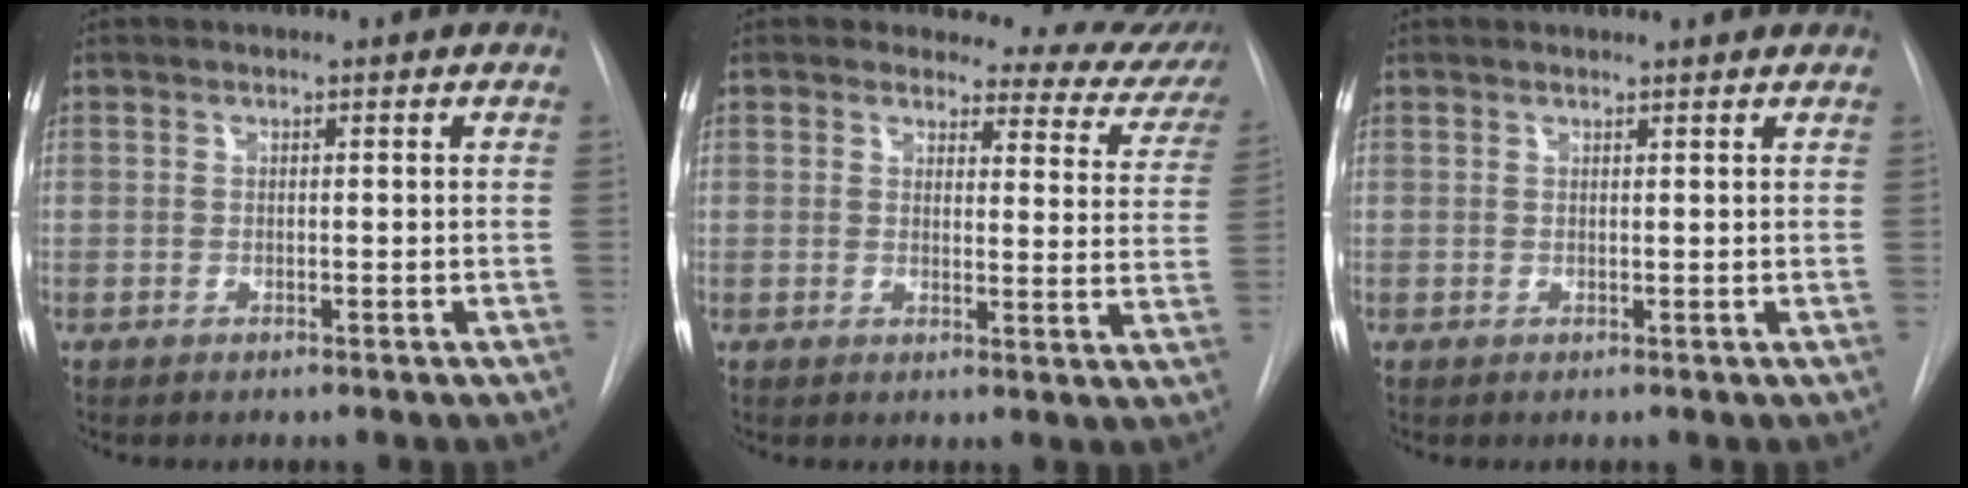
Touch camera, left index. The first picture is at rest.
{"total": 13.0, "force": [12.1, 4.3, 1.9], "torque": [0.022, -0.070, 0.097]}
{"total": 1.7, "force": [1.7, 0.0, 0.3], "torque": [-0.008, 0.004, 0.016]}